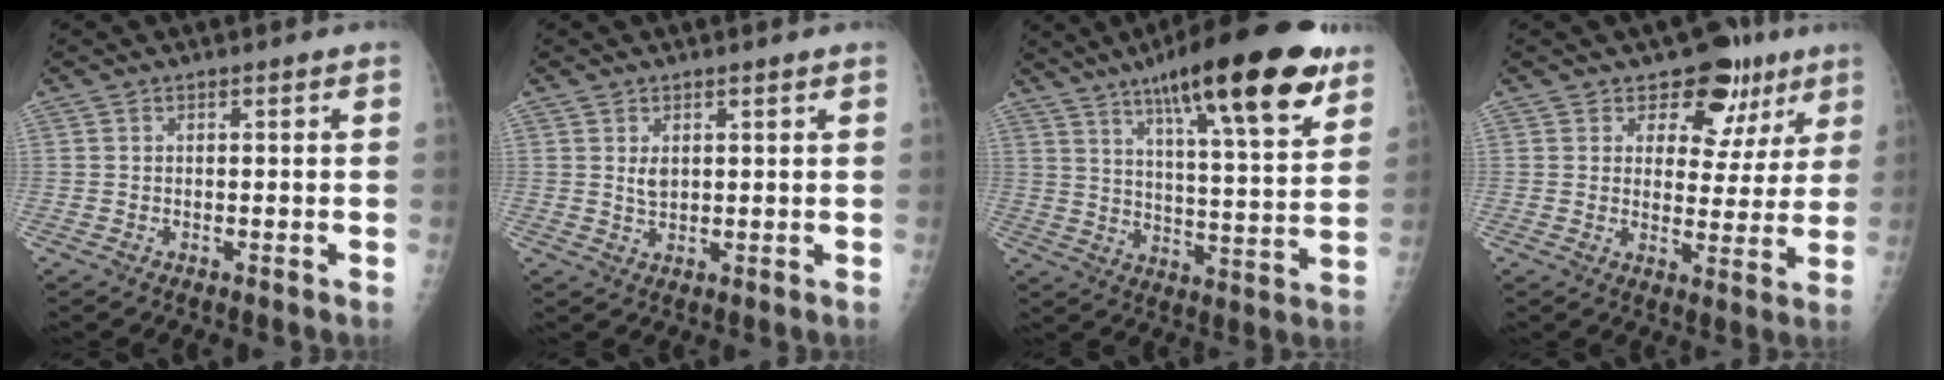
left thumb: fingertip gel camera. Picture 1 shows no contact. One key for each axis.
{"total": 2.2, "fx": 0.9, "fy": 1.2, "fz": 1.6, "tx": -0.024, "ty": -0.009, "tz": 0.020}
{"total": 23.7, "fx": 14.3, "fy": 5.0, "fz": 18.2, "tx": -0.260, "ty": -0.042, "tz": 0.217}
{"total": 10.3, "fx": 6.5, "fy": 7.0, "fz": 3.9, "tx": 0.001, "ty": -0.025, "tz": 0.081}